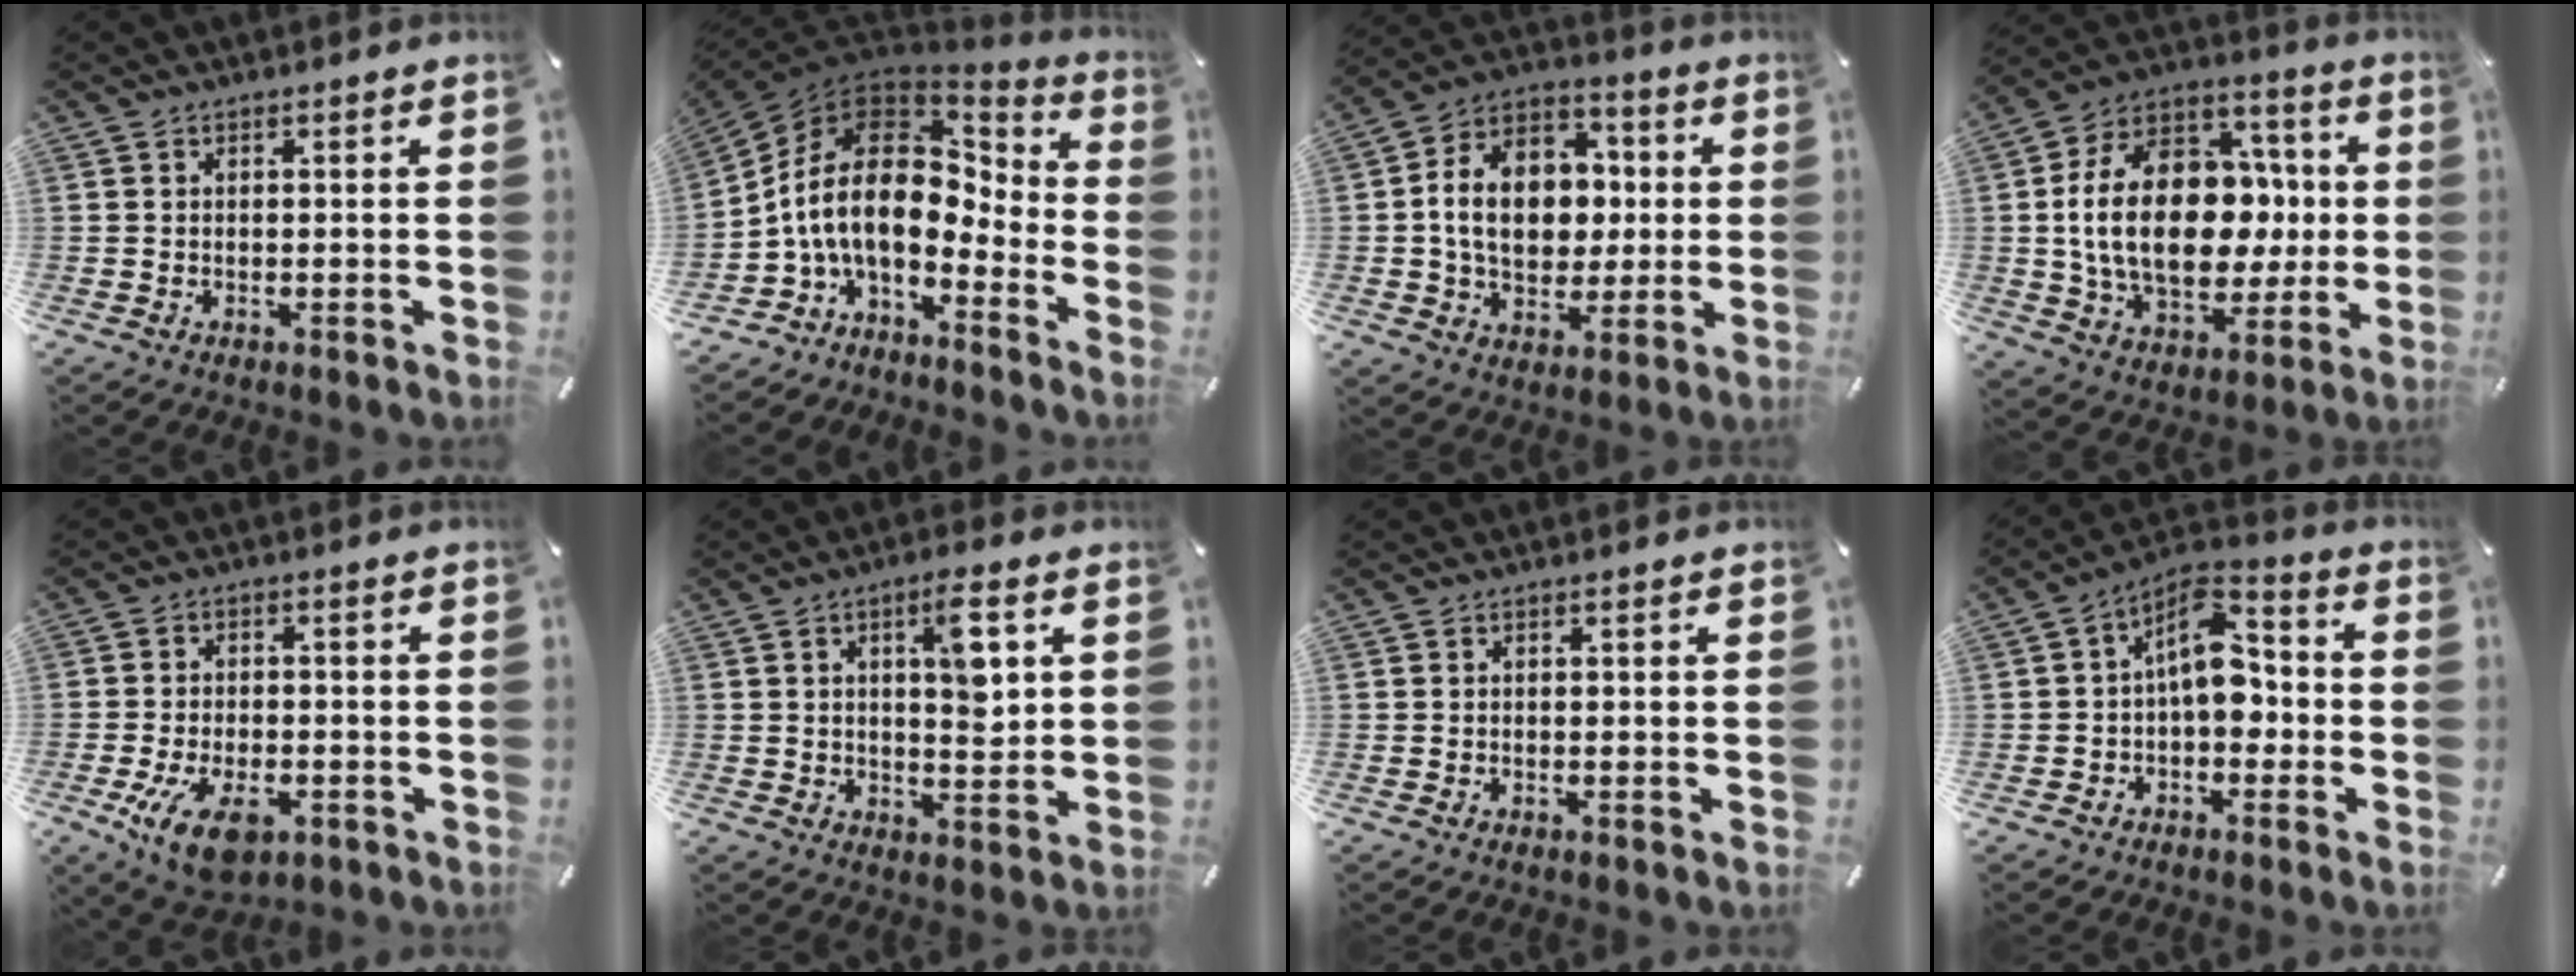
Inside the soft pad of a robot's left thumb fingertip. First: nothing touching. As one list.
[{"total": 16.5, "force": [-1.2, 10.5, 12.6], "torque": [-0.267, -0.002, -0.022]}, {"total": 14.6, "force": [-0.3, 11.4, 9.1], "torque": [-0.184, 0.013, -0.004]}, {"total": 23.1, "force": [-0.4, 16.0, 16.7], "torque": [-0.329, 0.009, 0.000]}, {"total": 9.8, "force": [-4.2, 5.4, 7.0], "torque": [-0.141, 0.004, -0.076]}, {"total": 8.1, "force": [2.6, 2.6, 7.2], "torque": [-0.103, -0.010, 0.034]}, {"total": 0.0}, {"total": 10.6, "force": [0.2, 6.5, 8.3], "torque": [-0.137, -0.009, 0.004]}]